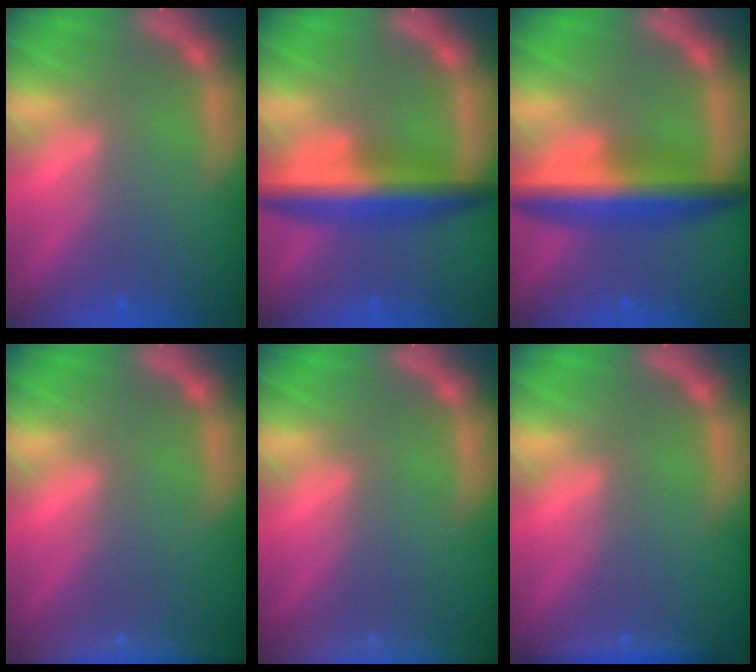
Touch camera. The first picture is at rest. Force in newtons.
{"total": 6.6}
{"total": 7.0}
{"total": 6.5}
{"total": 8.0}
{"total": 2.4}